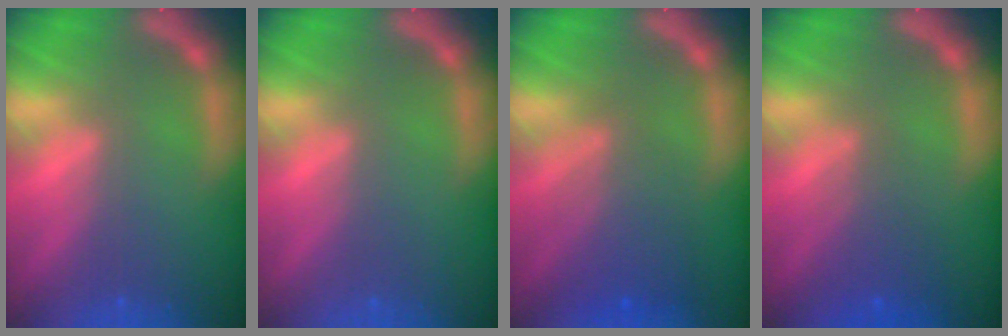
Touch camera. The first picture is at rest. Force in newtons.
{"total": 0.0}
{"total": 5.1}
{"total": 3.0}